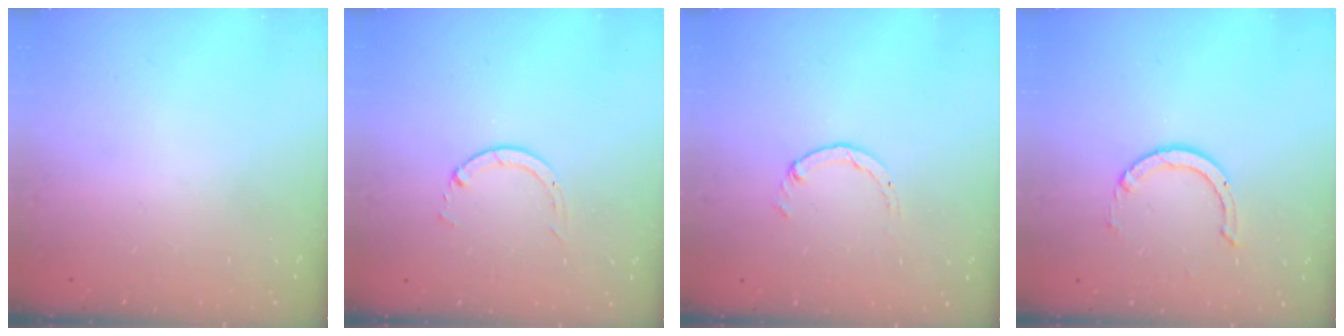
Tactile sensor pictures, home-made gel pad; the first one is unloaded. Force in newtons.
{"total": 1.3, "press": 1.2, "slide": 0.3}
{"total": 1.1, "press": 1.1, "slide": 0.2}
{"total": 3.0, "press": 3.0, "slide": 0.3}